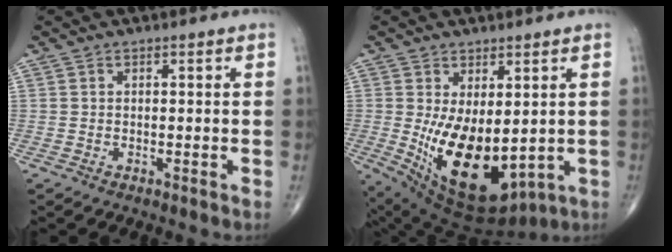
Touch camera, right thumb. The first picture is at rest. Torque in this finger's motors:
{"motor_torque": [0.84, 0.92, 1.42, 0.91, 0.57]}